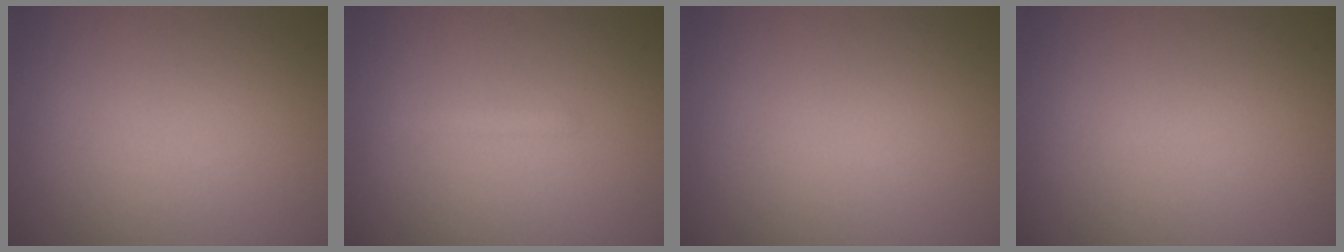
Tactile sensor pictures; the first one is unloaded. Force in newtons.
{"total": 0.7, "press": 0.7, "slide": 0.1}
{"total": 0.0}
{"total": 0.0}